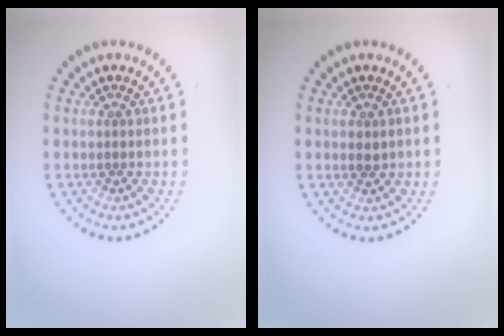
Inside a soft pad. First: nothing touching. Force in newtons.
{"total": 0.9, "press": 0.9, "slide": 0.3}